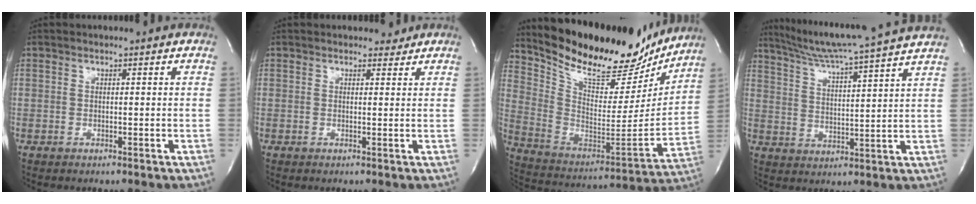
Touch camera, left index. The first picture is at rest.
{"total": 1.7, "force": [1.5, 0.8, 0.0], "torque": [0.001, -0.001, 0.016]}
{"total": 23.4, "force": [20.6, 6.5, 9.2], "torque": [-0.166, -0.028, 0.316]}
{"total": 17.0, "force": [15.1, -2.1, 7.5], "torque": [-0.132, -0.018, 0.216]}